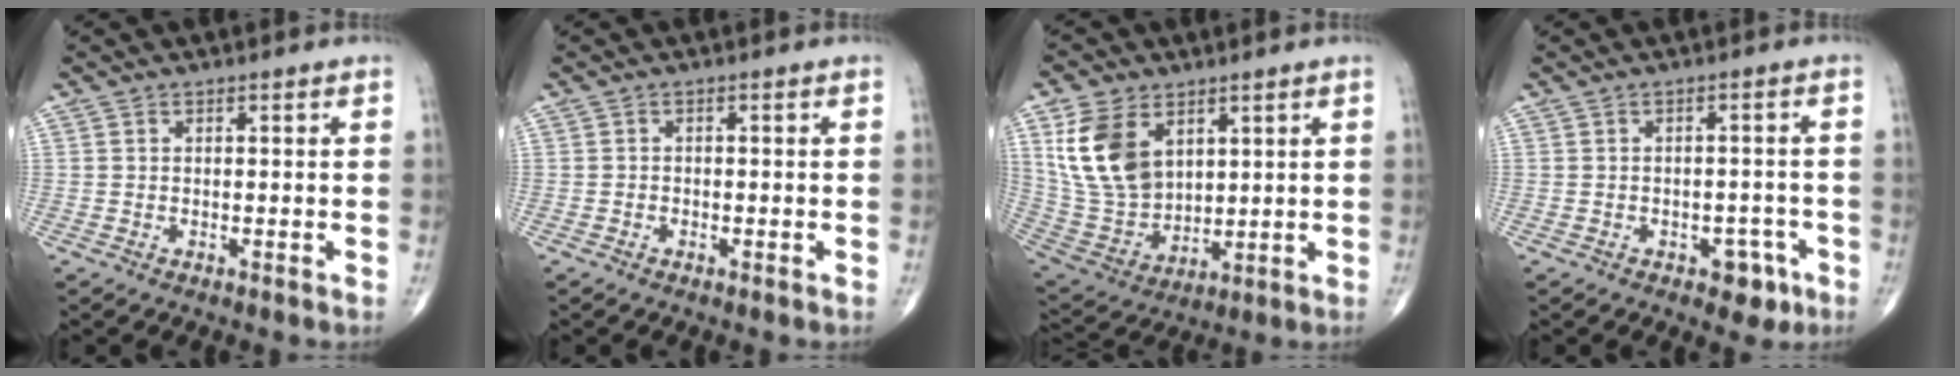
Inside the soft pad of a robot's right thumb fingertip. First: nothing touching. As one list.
[{"total": 0.6, "force": [-0.4, 0.5, 0.1], "torque": [0.000, 0.002, -0.012]}, {"total": 15.0, "force": [5.8, 10.0, 9.5], "torque": [-0.172, -0.024, 0.133]}, {"total": 4.7, "force": [-2.5, 3.0, 2.7], "torque": [-0.012, 0.018, -0.028]}]